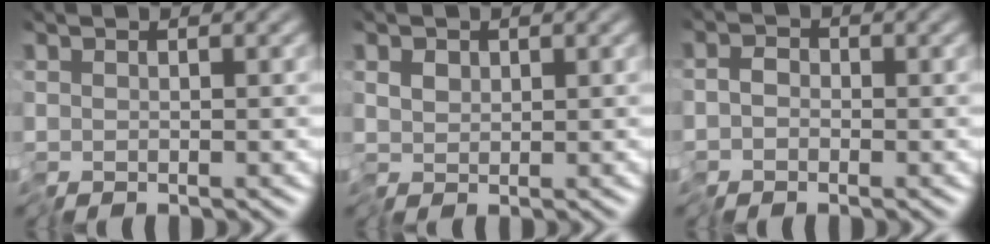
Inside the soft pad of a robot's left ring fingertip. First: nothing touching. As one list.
[{"total": 1.3, "force": [0.2, 0.9, 1.0], "torque": [-0.015, 0.000, 0.002]}, {"total": 1.4, "force": [-1.0, 0.8, 0.5], "torque": [0.002, 0.000, -0.022]}]